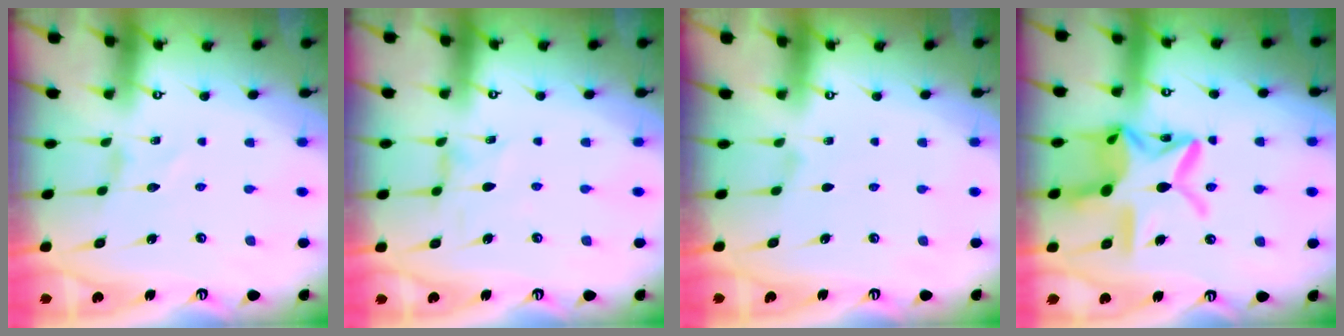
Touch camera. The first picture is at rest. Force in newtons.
{"total": 0.6, "press": 0.5, "slide": 0.3}
{"total": 0.7, "press": 0.6, "slide": 0.3}
{"total": 20.0, "press": 20.0, "slide": 1.5}